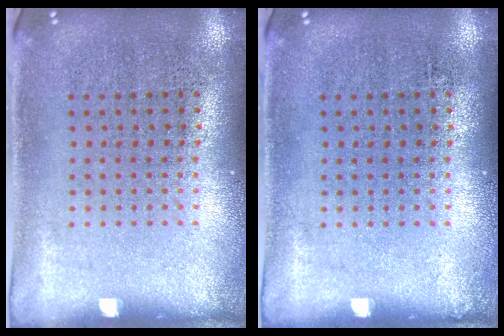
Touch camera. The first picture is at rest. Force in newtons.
{"total": 0.0}